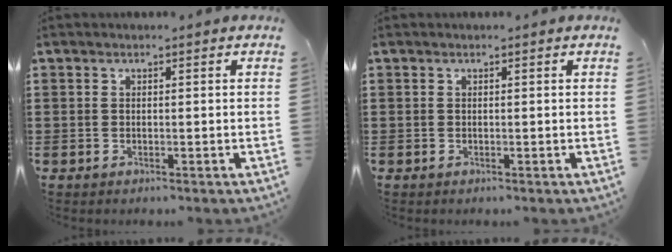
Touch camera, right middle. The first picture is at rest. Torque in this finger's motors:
{"motor_torque": [-0.22, -0.14, 0.02, -0.01]}